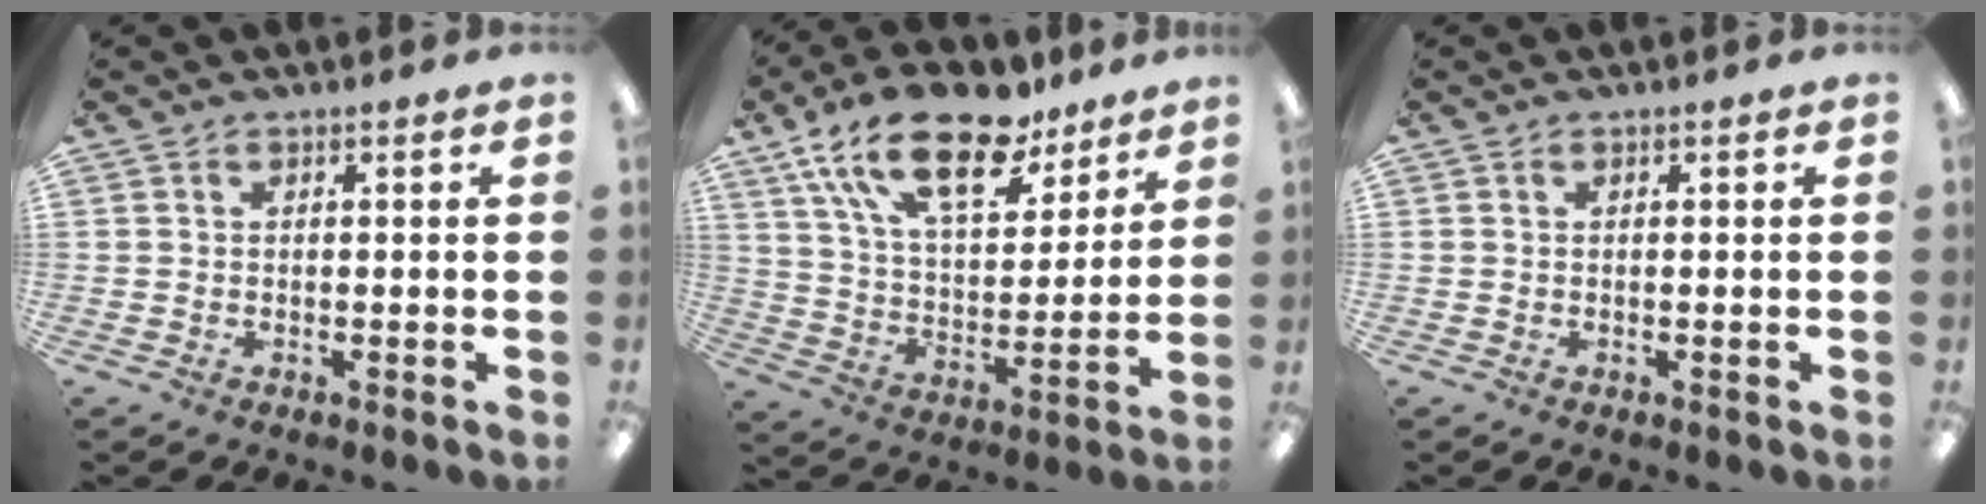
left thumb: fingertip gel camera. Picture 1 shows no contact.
{"total": 21.6, "force": [14.8, 9.2, 12.7], "torque": [-0.222, -0.078, 0.261]}
{"total": 0.0}